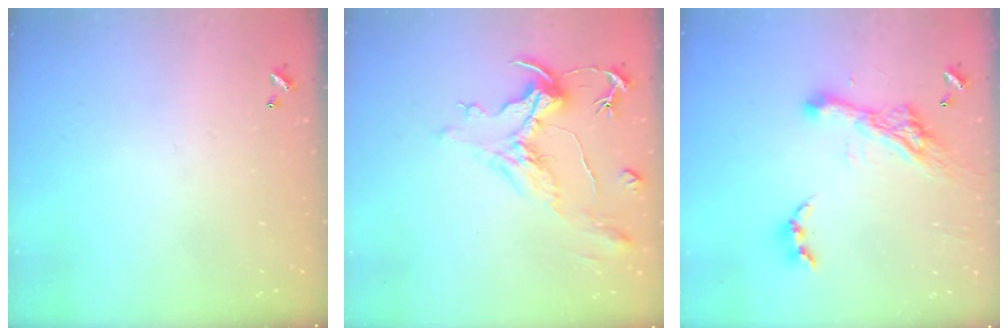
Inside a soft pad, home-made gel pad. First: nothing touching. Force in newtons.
{"total": 2.2, "press": 1.7, "slide": 1.3}
{"total": 11.3, "press": 11.3, "slide": 1.4}